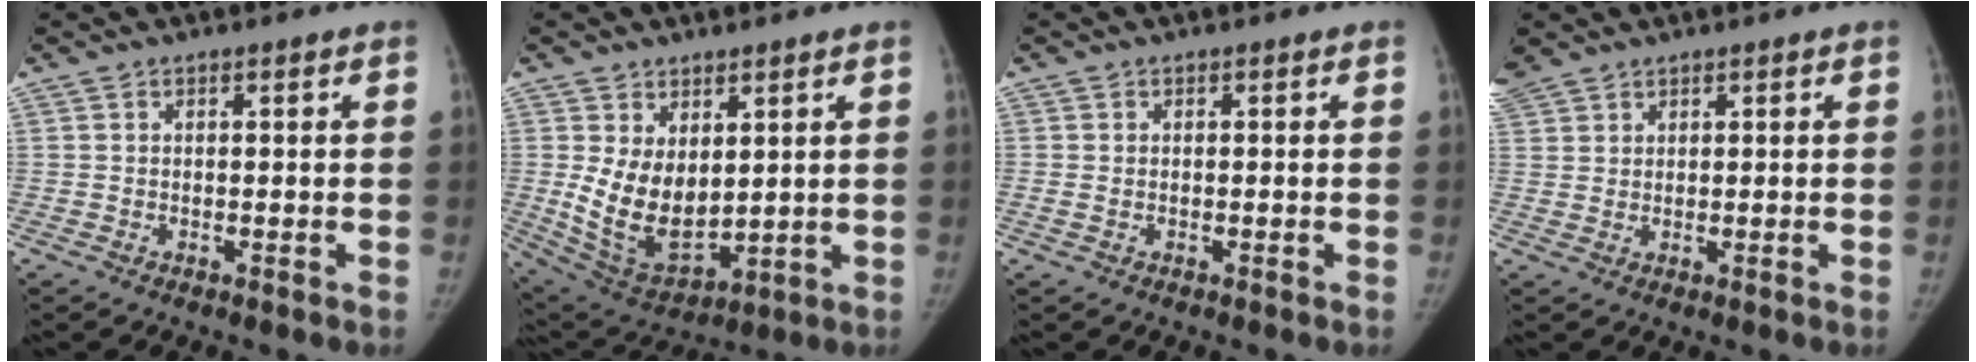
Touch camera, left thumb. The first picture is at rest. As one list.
[{"total": 11.8, "force": [2.1, 7.3, 9.0], "torque": [-0.131, -0.028, 0.064]}, {"total": 0.8, "force": [-0.1, 0.6, 0.6], "torque": [-0.014, 0.007, 0.000]}, {"total": 5.5, "force": [3.9, 3.5, 1.5], "torque": [-0.037, 0.016, 0.086]}]